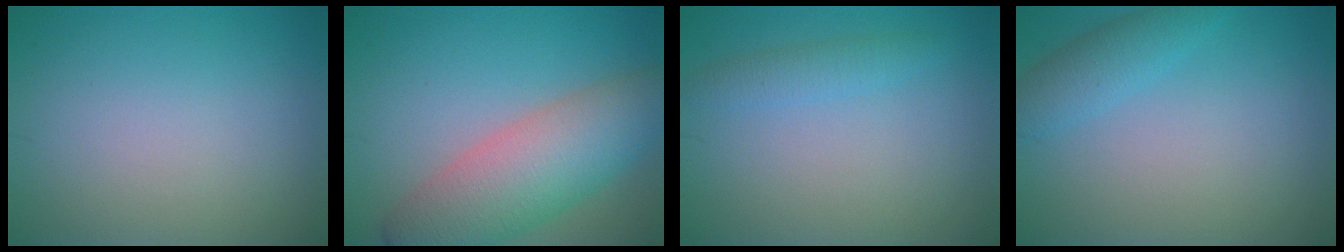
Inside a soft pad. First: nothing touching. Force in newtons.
{"total": 8.3, "press": 8.3, "slide": 0.2}
{"total": 1.7, "press": 1.7, "slide": 0.0}
{"total": 2.6, "press": 2.6, "slide": 0.2}